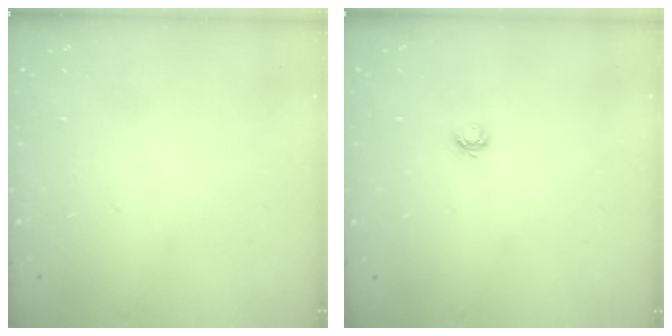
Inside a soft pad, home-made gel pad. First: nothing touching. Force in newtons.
{"total": 3.9, "press": 3.9, "slide": 0.5}